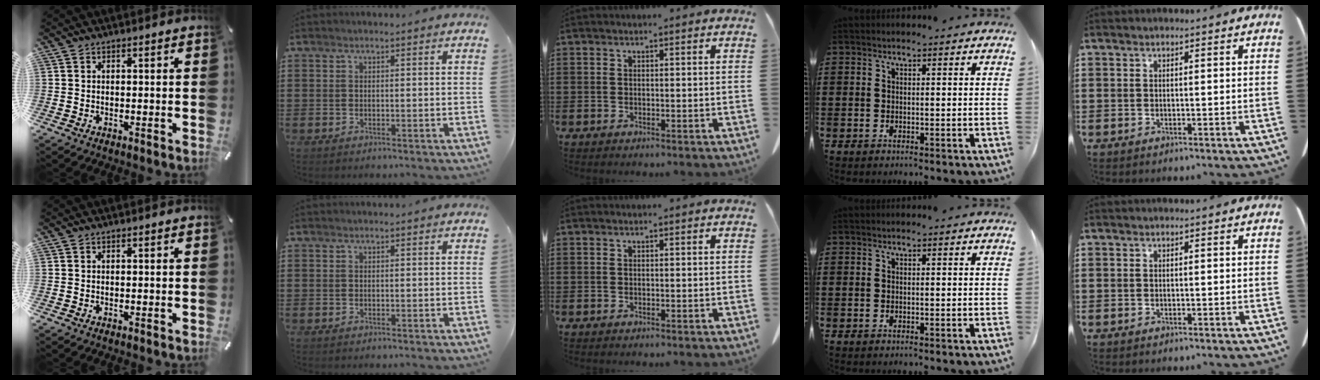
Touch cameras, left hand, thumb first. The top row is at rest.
{}